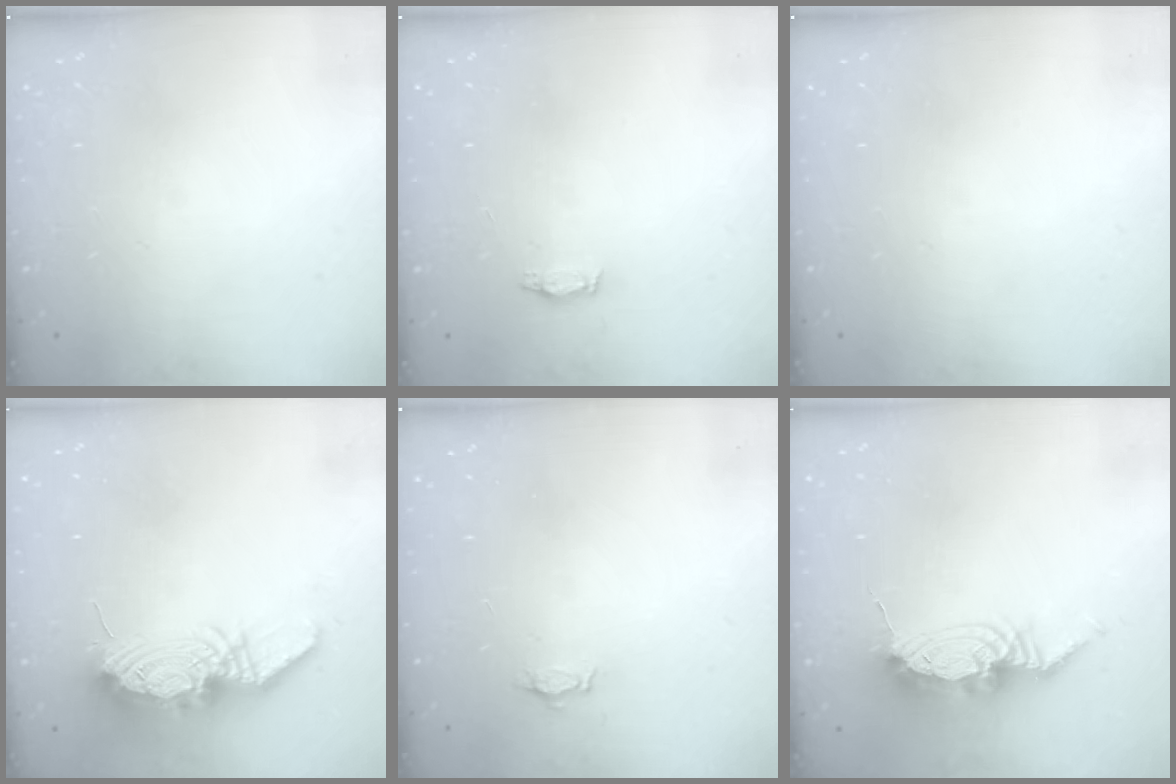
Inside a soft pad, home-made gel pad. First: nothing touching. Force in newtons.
{"total": 2.9, "press": 2.8, "slide": 0.4}
{"total": 0.0}
{"total": 13.3, "press": 13.2, "slide": 1.7}
{"total": 3.6, "press": 3.5, "slide": 0.4}
{"total": 11.6, "press": 11.6, "slide": 1.0}